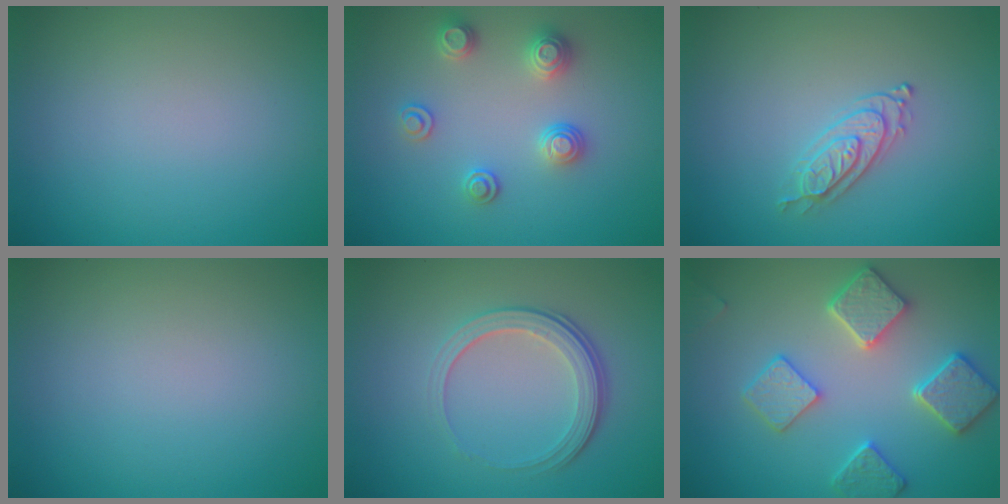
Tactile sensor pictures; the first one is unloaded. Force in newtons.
{"total": 2.6, "press": 2.6, "slide": 0.2}
{"total": 2.2, "press": 2.1, "slide": 0.7}
{"total": 0.0}
{"total": 3.8, "press": 2.7, "slide": 2.6}
{"total": 4.8, "press": 4.5, "slide": 1.6}